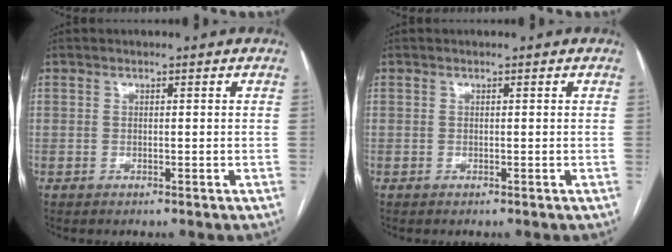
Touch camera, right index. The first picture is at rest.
{"total": 0.0}